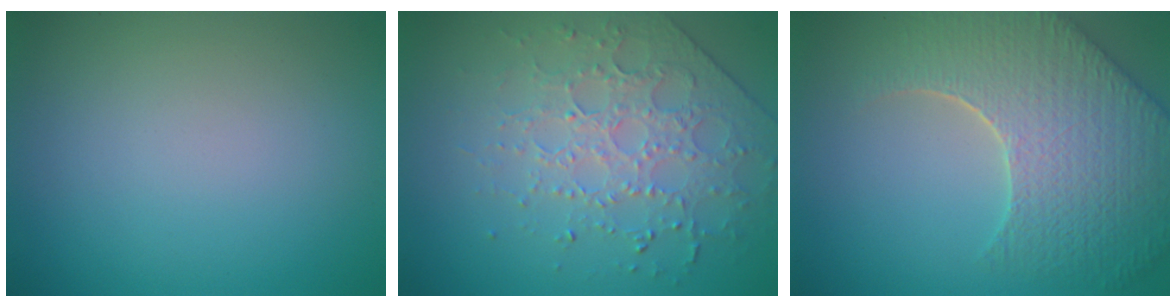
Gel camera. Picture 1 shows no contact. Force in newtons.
{"total": 3.8, "press": 3.6, "slide": 1.4}
{"total": 8.9, "press": 6.4, "slide": 6.2}